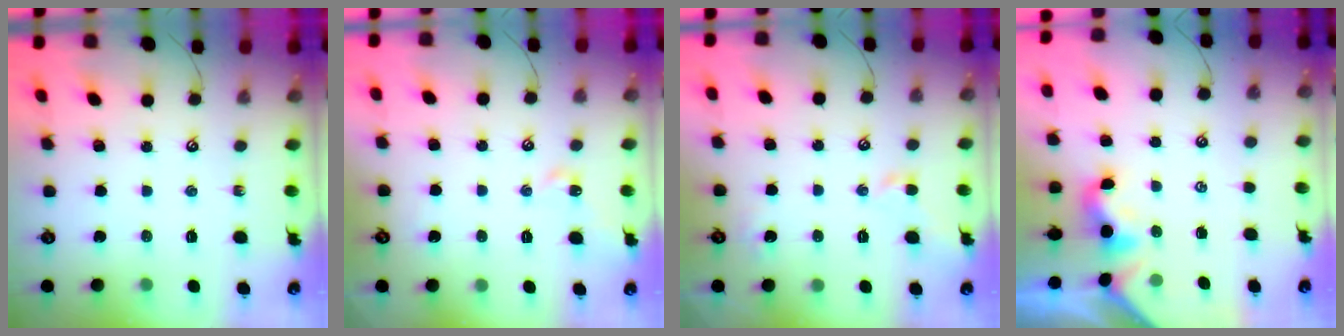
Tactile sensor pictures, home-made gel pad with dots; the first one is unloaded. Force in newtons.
{"total": 2.0, "press": 1.9, "slide": 0.3}
{"total": 1.7, "press": 1.6, "slide": 0.5}
{"total": 2.0, "press": 1.9, "slide": 0.5}